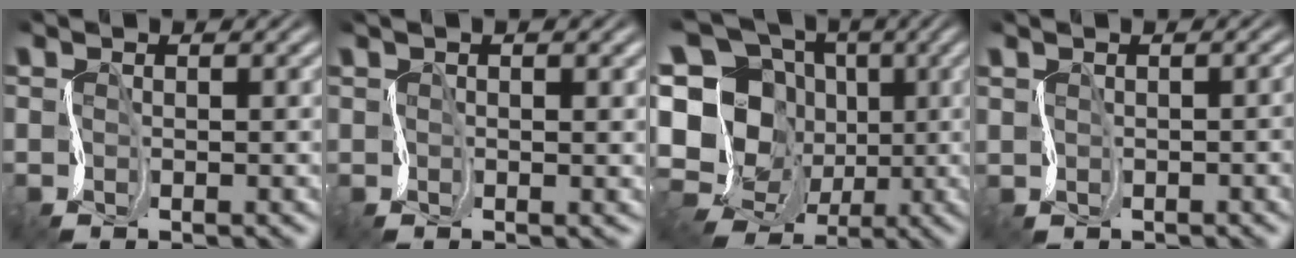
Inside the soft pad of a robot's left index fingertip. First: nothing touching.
{"total": 0.9, "force": [0.8, -0.3, 0.3], "torque": [-0.015, -0.005, 0.017]}
{"total": 17.5, "force": [0.2, 16.6, 5.8], "torque": [-0.178, 0.023, -0.030]}
{"total": 0.7, "force": [-0.1, 0.4, 0.5], "torque": [0.000, 0.006, 0.004]}